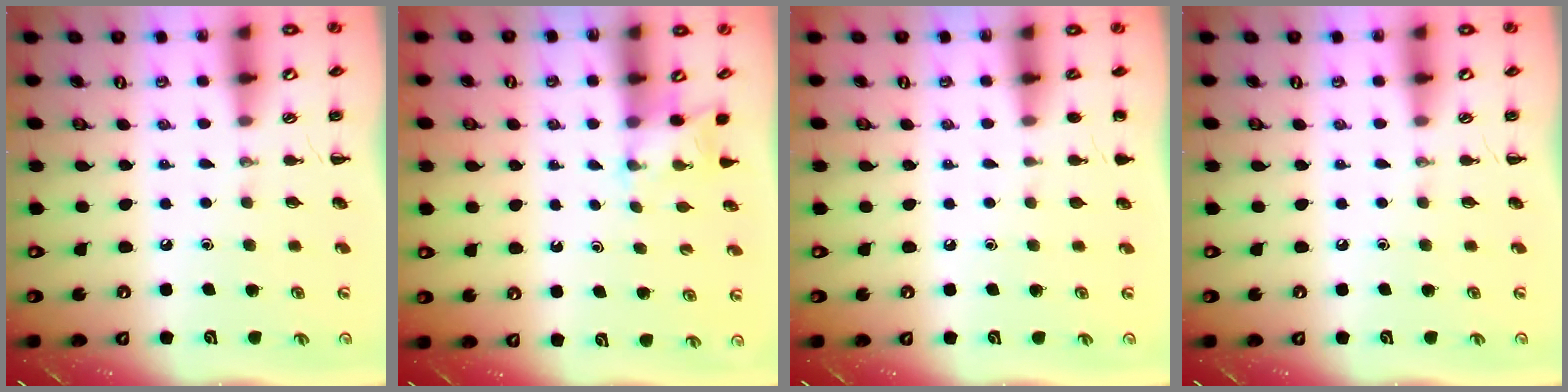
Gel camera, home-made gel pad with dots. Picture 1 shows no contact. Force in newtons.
{"total": 2.6, "press": 2.5, "slide": 0.9}
{"total": 1.2, "press": 1.2, "slide": 0.1}
{"total": 0.0}